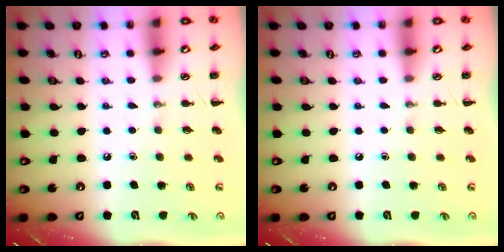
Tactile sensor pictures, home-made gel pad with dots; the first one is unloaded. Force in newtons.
{"total": 0.0}